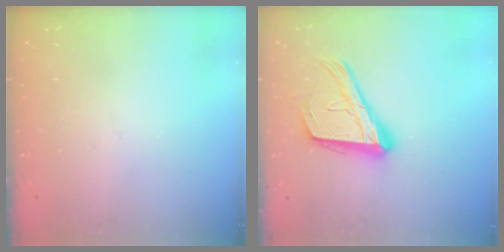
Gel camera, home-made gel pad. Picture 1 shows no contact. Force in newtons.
{"total": 19.8, "press": 19.7, "slide": 2.6}